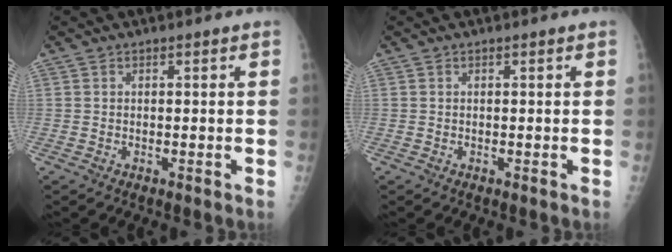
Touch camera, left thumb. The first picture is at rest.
{"total": 0.0}